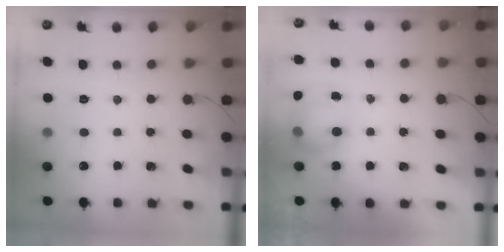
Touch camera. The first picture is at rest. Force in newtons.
{"total": 11.9, "press": 9.6, "slide": 7.0}